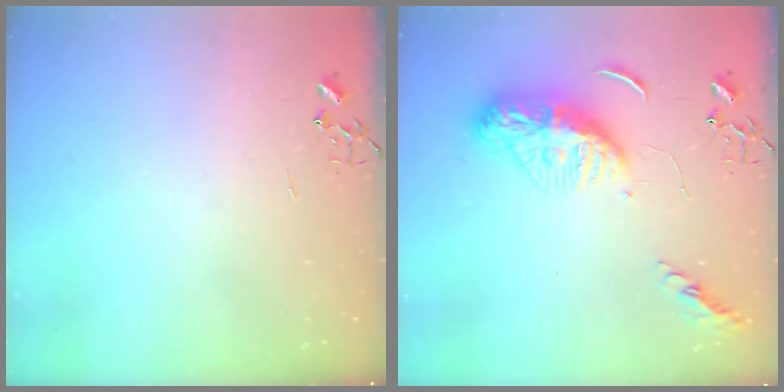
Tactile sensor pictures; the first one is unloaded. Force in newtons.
{"total": 13.0, "press": 13.0, "slide": 1.2}